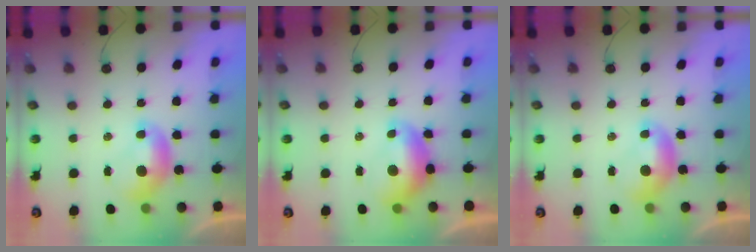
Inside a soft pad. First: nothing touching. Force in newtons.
{"total": 1.2, "press": 1.1, "slide": 0.4}
{"total": 0.0}